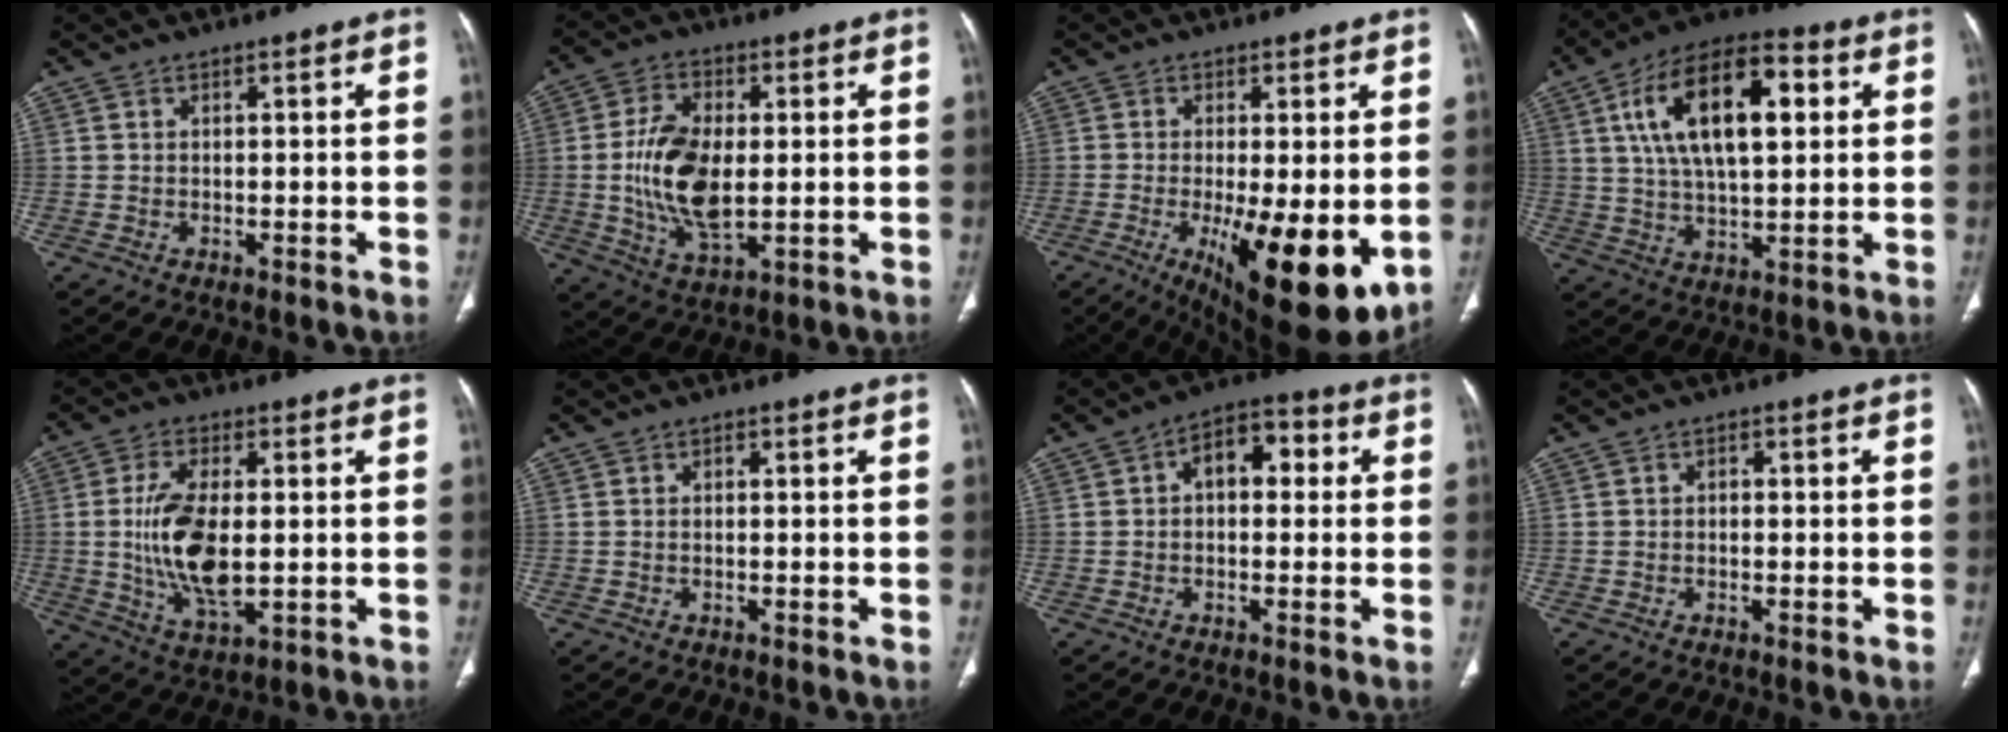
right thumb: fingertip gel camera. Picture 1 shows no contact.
{"total": 12.6, "force": [-0.2, 6.4, 10.9], "torque": [-0.212, -0.006, 0.001]}
{"total": 16.8, "force": [-4.0, 5.4, 15.4], "torque": [-0.204, -0.030, -0.041]}
{"total": 19.9, "force": [5.4, 9.4, 16.7], "torque": [-0.271, 0.010, 0.086]}
{"total": 13.3, "force": [-0.1, 6.2, 11.8], "torque": [-0.231, -0.012, 0.004]}
{"total": 0.5, "force": [0.0, 0.3, 0.4], "torque": [-0.009, 0.001, 0.000]}
{"total": 8.0, "force": [1.3, 4.9, 6.2], "torque": [-0.065, 0.027, 0.011]}
{"total": 1.0, "force": [0.0, 0.8, 0.7], "torque": [-0.006, 0.005, -0.003]}